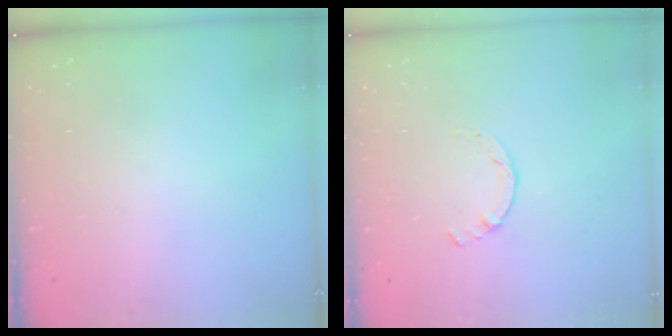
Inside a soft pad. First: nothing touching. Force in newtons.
{"total": 0.0}